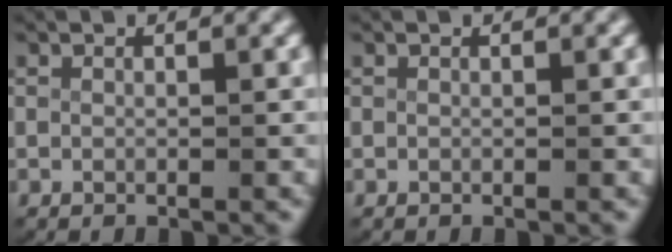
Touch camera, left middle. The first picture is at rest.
{"total": 0.0}